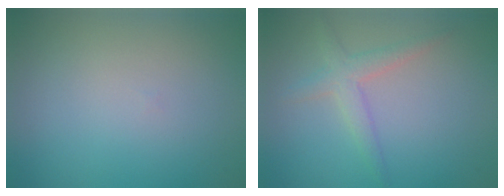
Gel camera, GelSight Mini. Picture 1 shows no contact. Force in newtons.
{"total": 2.2, "press": 2.2, "slide": 0.1}